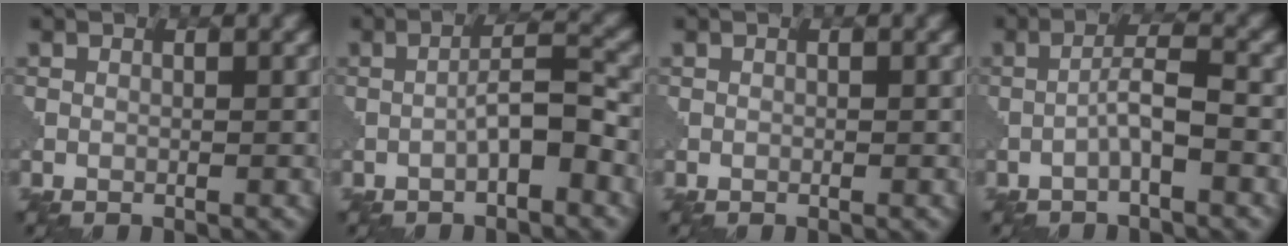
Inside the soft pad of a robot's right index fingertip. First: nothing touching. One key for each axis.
{"total": 3.2, "fx": -1.4, "fy": 0.6, "fz": 2.9, "tx": -0.051, "ty": 0.014, "tz": -0.030}
{"total": 0.0}
{"total": 2.7, "fx": -1.1, "fy": 0.2, "fz": 2.4, "tx": -0.044, "ty": 0.013, "tz": -0.026}